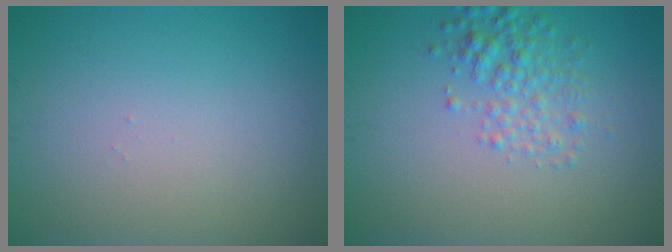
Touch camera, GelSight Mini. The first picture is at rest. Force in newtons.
{"total": 2.9, "press": 2.9, "slide": 0.0}